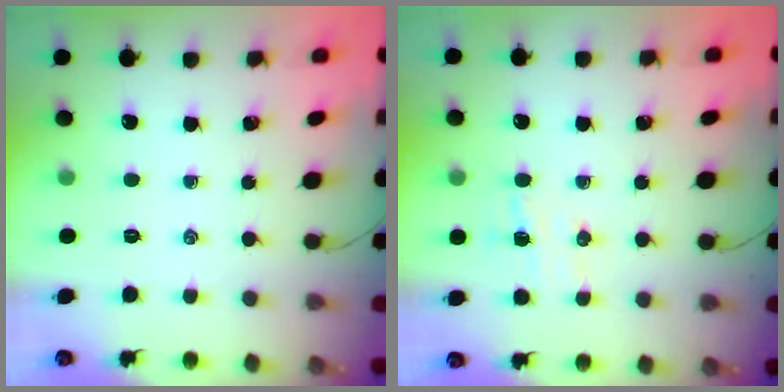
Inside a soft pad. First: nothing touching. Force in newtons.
{"total": 5.8, "press": 5.7, "slide": 1.4}